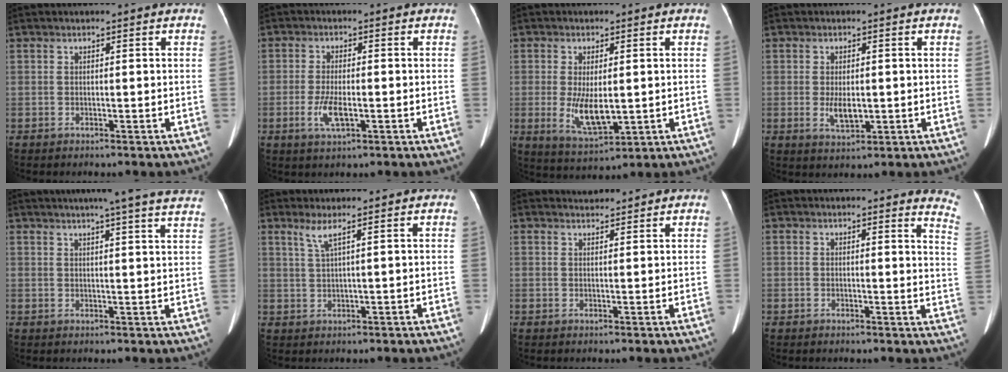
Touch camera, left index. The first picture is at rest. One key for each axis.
{"total": 4.5, "fx": -1.4, "fy": 1.3, "fz": 4.1, "tx": -0.089, "ty": -0.005, "tz": -0.022}
{"total": 7.1, "fx": -0.6, "fy": 2.8, "fz": 6.6, "tx": -0.129, "ty": -0.019, "tz": 0.001}
{"total": 3.8, "fx": -0.4, "fy": 1.7, "fz": 3.4, "tx": -0.064, "ty": -0.006, "tz": 0.000}
{"total": 19.0, "fx": 16.7, "fy": -0.5, "fz": 9.1, "tx": -0.133, "ty": -0.015, "tz": 0.193}
{"total": 2.3, "fx": 1.4, "fy": -0.4, "fz": 1.8, "tx": -0.048, "ty": 0.001, "tz": 0.034}
{"total": 1.7, "fx": 1.7, "fy": 0.1, "fz": -0.3, "tx": -0.006, "ty": 0.008, "tz": 0.031}
{"total": 5.7, "fx": 5.4, "fy": 0.2, "fz": 1.7, "tx": -0.012, "ty": -0.051, "tz": 0.022}